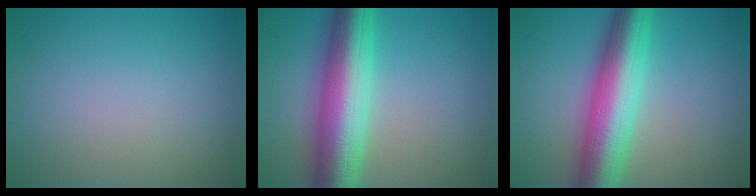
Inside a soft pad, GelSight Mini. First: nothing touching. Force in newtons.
{"total": 10.1, "press": 10.1, "slide": 0.2}
{"total": 9.5, "press": 9.5, "slide": 0.1}